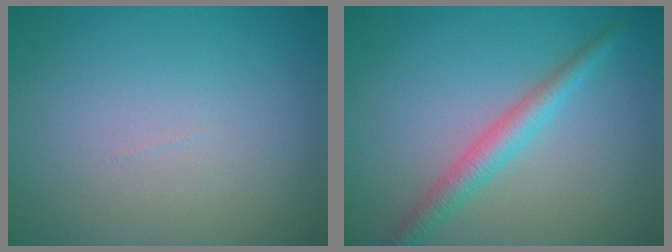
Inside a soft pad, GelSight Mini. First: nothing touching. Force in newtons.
{"total": 2.9, "press": 2.9, "slide": 0.0}